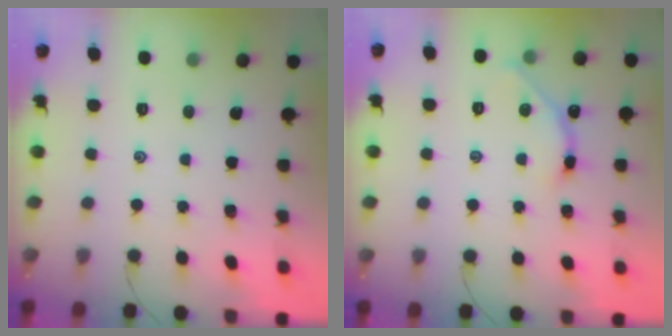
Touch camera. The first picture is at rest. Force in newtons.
{"total": 4.9, "press": 4.9, "slide": 0.7}